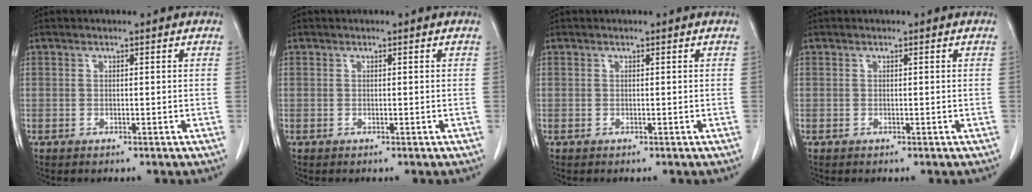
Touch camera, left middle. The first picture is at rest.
{"total": 0.0}
{"total": 0.0}
{"total": 0.0}